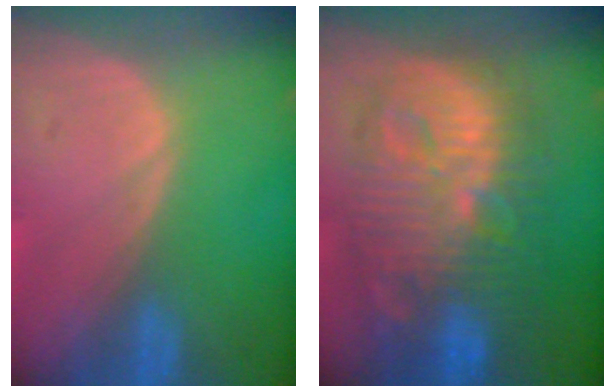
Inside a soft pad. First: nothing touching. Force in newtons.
{"total": 13.1, "press": 13.1, "slide": 1.3}